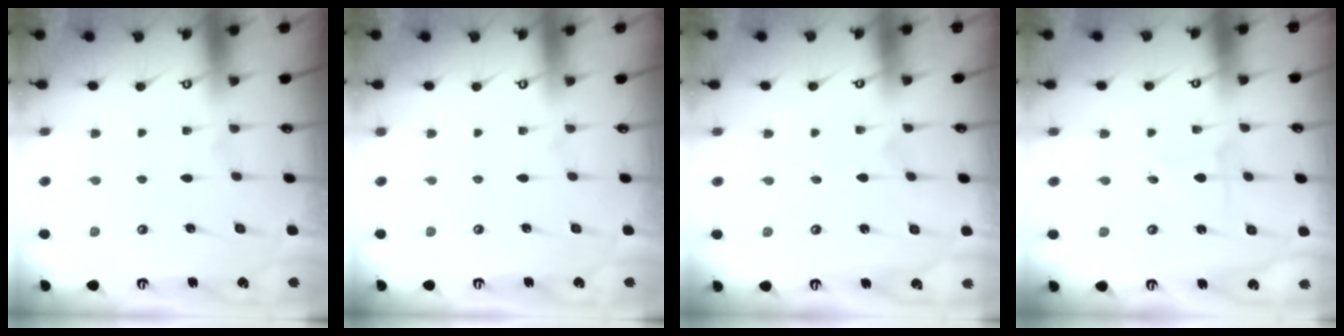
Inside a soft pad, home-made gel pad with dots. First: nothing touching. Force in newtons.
{"total": 0.0}
{"total": 0.7, "press": 0.7, "slide": 0.0}
{"total": 1.7, "press": 1.7, "slide": 0.1}